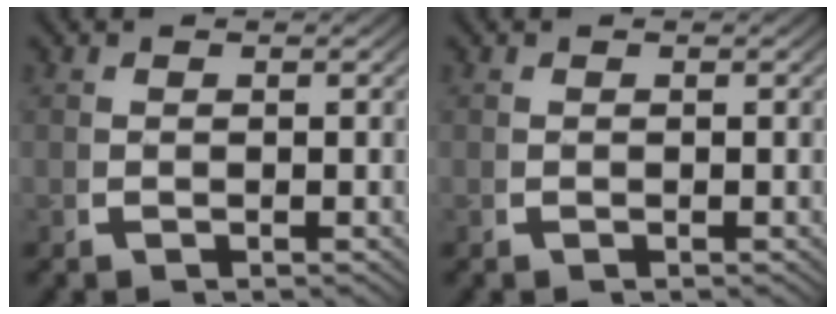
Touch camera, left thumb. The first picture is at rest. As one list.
[{"total": 0.0}]